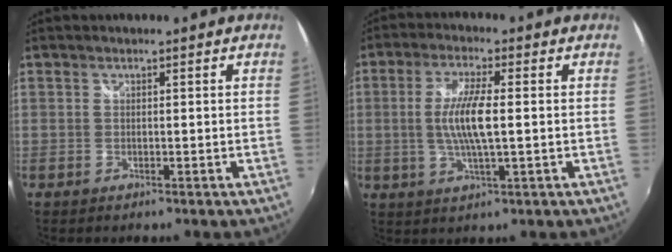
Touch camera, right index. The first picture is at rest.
{"total": 8.5, "force": [-0.2, 1.6, 8.4], "torque": [-0.164, -0.002, -0.003]}